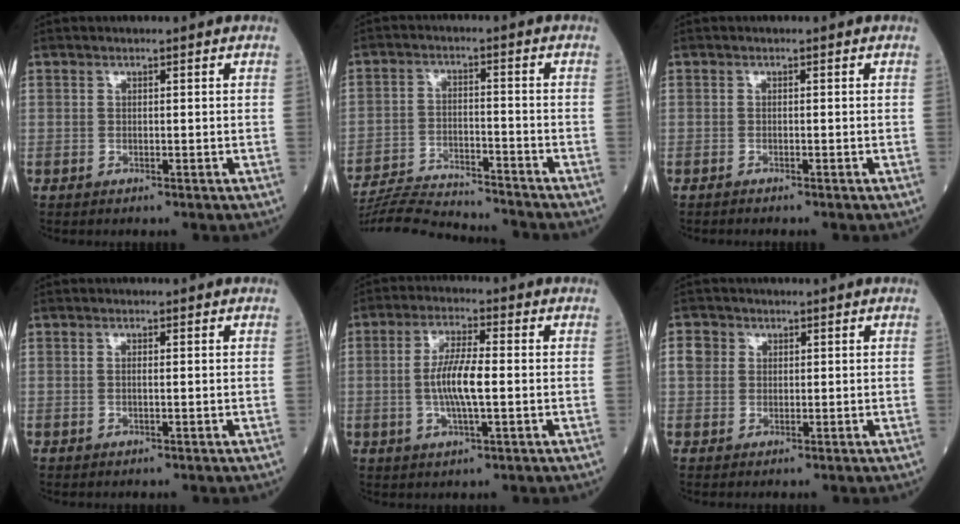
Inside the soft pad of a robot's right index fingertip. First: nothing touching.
{"total": 14.1, "force": [-13.7, 0.5, 3.4], "torque": [-0.061, -0.005, -0.216]}
{"total": 0.9, "force": [-0.8, -0.1, 0.4], "torque": [-0.009, -0.002, -0.009]}
{"total": 0.7, "force": [0.0, 0.1, 0.7], "torque": [-0.016, 0.000, -0.001]}
{"total": 7.4, "force": [-0.5, 1.2, 7.3], "torque": [-0.145, 0.001, -0.013]}
{"total": 2.6, "force": [0.7, 2.3, 0.8], "torque": [-0.019, 0.009, 0.013]}